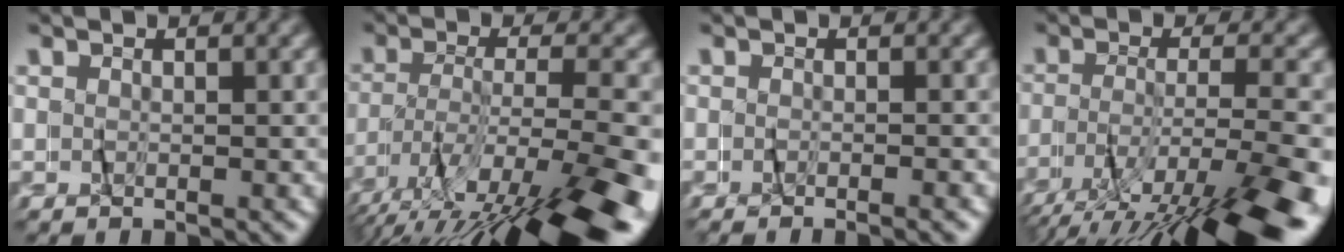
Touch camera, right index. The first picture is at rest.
{"total": 11.6, "force": [-5.7, 3.3, 9.5], "torque": [-0.142, -0.019, -0.078]}
{"total": 1.3, "force": [-1.2, -0.1, 0.4], "torque": [-0.011, -0.003, -0.019]}
{"total": 10.5, "force": [-5.8, 2.8, 8.3], "torque": [-0.123, -0.024, -0.080]}